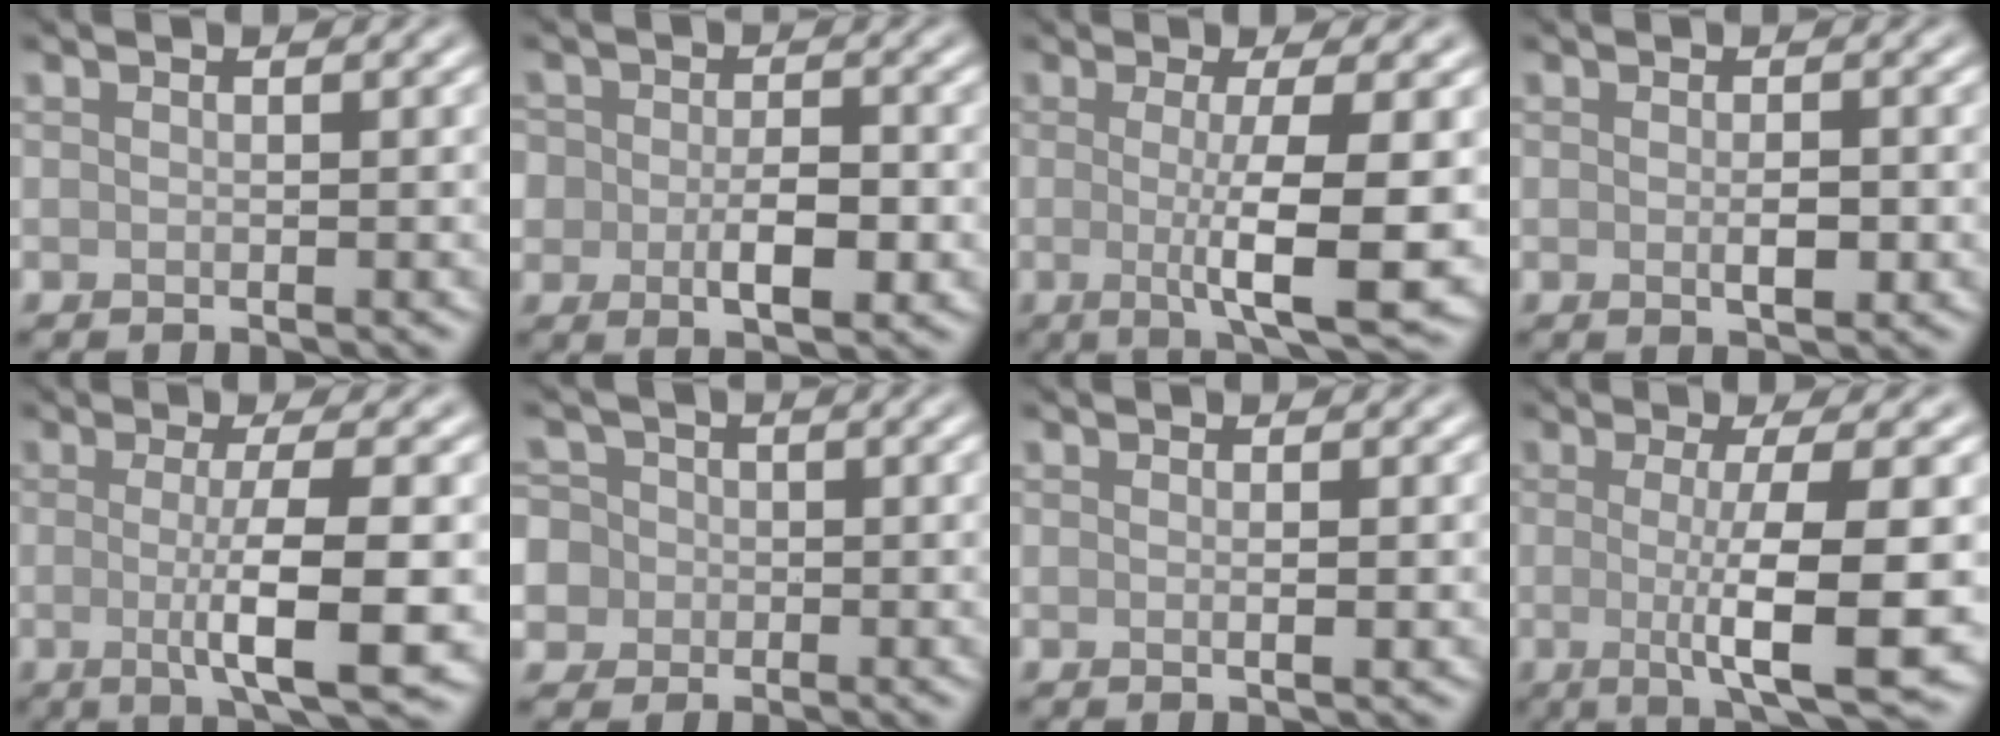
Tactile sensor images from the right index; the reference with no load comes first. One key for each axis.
{"total": 5.2, "fx": -1.2, "fy": 3.3, "fz": 3.8, "tx": -0.062, "ty": -0.010, "tz": -0.020}
{"total": 7.5, "fx": -0.7, "fy": 1.4, "fz": 7.4, "tx": -0.109, "ty": -0.013, "tz": -0.009}
{"total": 1.9, "fx": -0.2, "fy": 0.7, "fz": 1.7, "tx": -0.030, "ty": -0.004, "tz": -0.002}
{"total": 6.9, "fx": -0.8, "fy": 1.4, "fz": 6.7, "tx": -0.104, "ty": -0.011, "tz": -0.012}
{"total": 8.8, "fx": -1.6, "fy": 8.2, "fz": 2.9, "tx": -0.067, "ty": 0.014, "tz": -0.069}
{"total": 1.0, "fx": 0.0, "fy": 0.2, "fz": 1.0, "tx": -0.014, "ty": 0.000, "tz": -0.001}
{"total": 8.4, "fx": -0.9, "fy": 1.7, "fz": 8.2, "tx": -0.117, "ty": -0.013, "tz": -0.013}